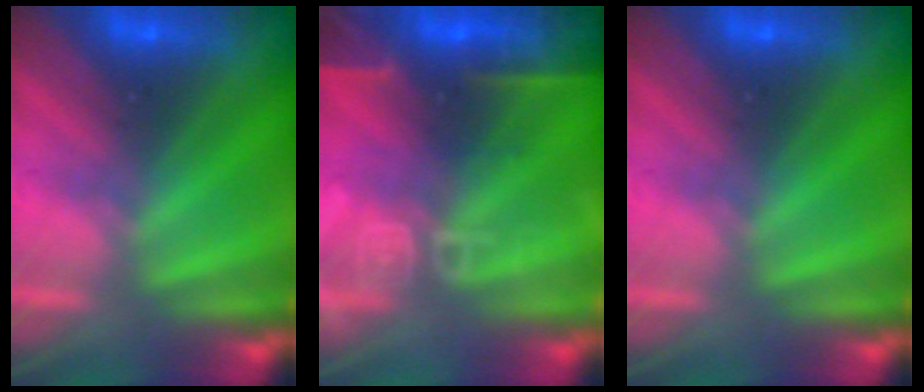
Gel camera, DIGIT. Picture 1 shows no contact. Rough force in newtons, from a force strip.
{"total": 13.7}
{"total": 0.0}